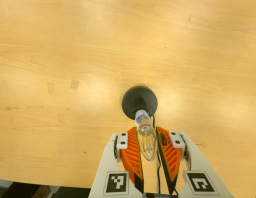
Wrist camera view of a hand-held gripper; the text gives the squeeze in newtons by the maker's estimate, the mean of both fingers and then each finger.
{"total": 13.6, "left": 14.7, "right": 12.5}